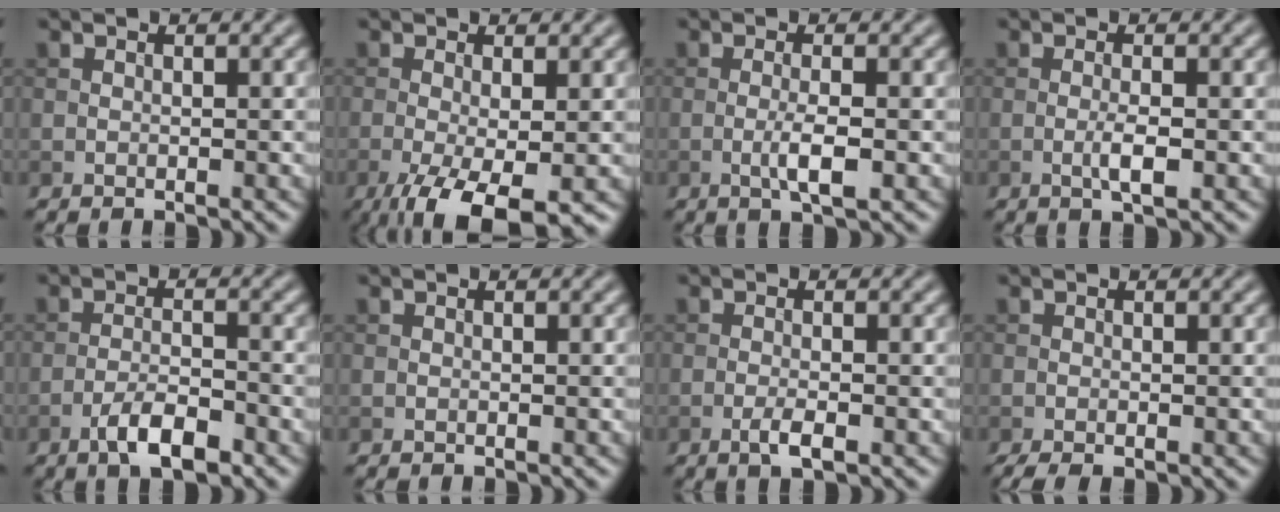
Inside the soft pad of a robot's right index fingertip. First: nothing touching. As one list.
[{"total": 6.8, "force": [-3.1, 2.1, 5.7], "torque": [-0.112, -0.015, -0.051]}, {"total": 2.7, "force": [-0.7, 0.4, 2.6], "torque": [-0.048, -0.001, -0.015]}, {"total": 2.1, "force": [-0.5, 0.4, 2.0], "torque": [-0.038, 0.000, -0.013]}, {"total": 3.9, "force": [-2.4, 1.2, 2.9], "torque": [-0.053, 0.004, -0.046]}, {"total": 0.0}, {"total": 2.0, "force": [-0.9, 0.4, 1.7], "torque": [-0.033, 0.000, -0.020]}, {"total": 1.9, "force": [-1.1, 0.5, 1.5], "torque": [-0.029, -0.004, -0.018]}]